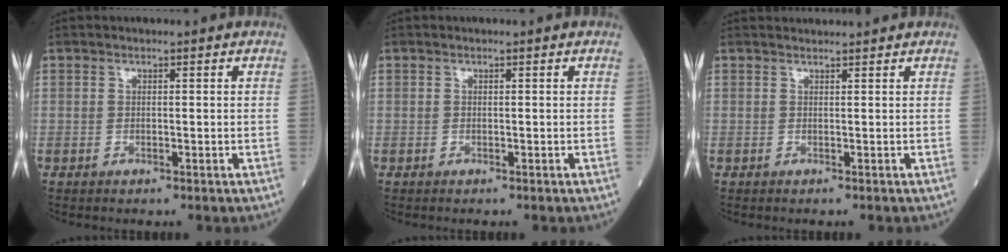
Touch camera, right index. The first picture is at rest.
{"total": 0.0}
{"total": 2.0, "force": [2.0, 0.1, 0.2], "torque": [-0.012, 0.019, 0.022]}